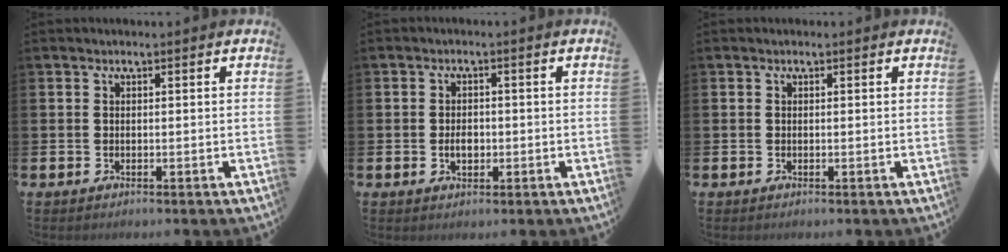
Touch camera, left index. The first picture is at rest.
{"total": 2.3, "force": [-0.5, 1.6, 1.6], "torque": [-0.015, -0.002, -0.014]}
{"total": 0.0}